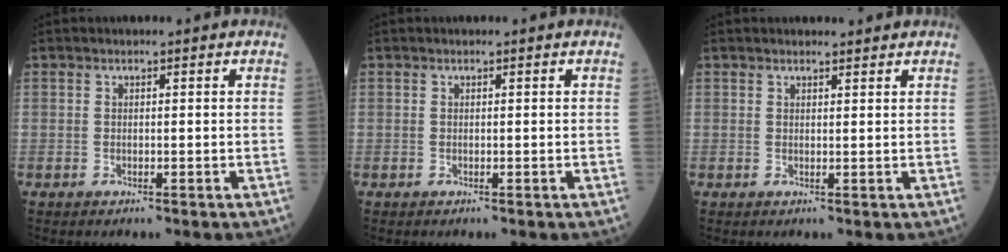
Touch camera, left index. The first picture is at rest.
{"total": 0.0}
{"total": 1.3, "force": [1.3, 0.2, 0.0], "torque": [-0.010, 0.001, 0.019]}